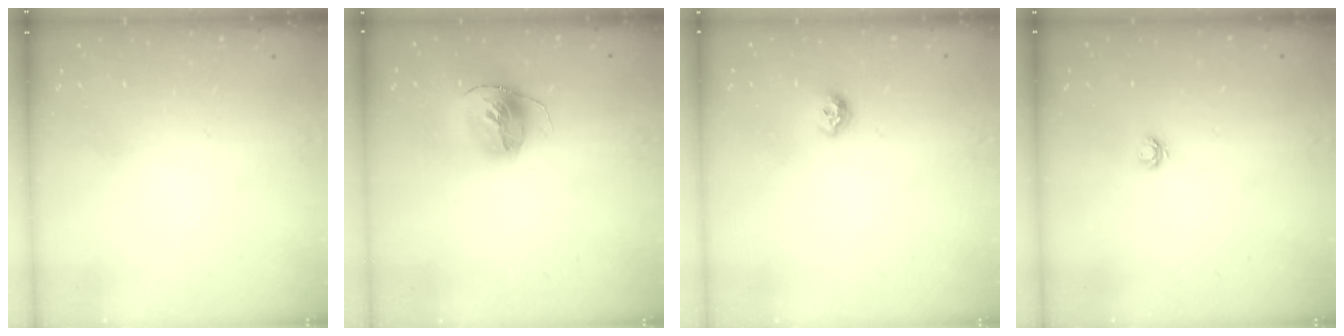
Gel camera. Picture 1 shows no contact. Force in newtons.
{"total": 14.3, "press": 14.3, "slide": 1.5}
{"total": 7.2, "press": 7.1, "slide": 1.0}
{"total": 3.9, "press": 3.9, "slide": 0.5}